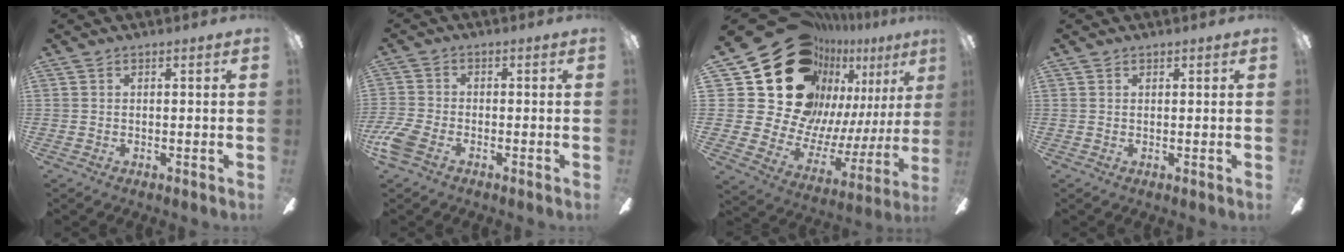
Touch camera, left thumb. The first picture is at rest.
{"total": 5.4, "force": [-2.6, 3.2, 3.6], "torque": [-0.085, 0.005, -0.049]}
{"total": 28.9, "force": [15.6, 19.1, 15.2], "torque": [-0.277, -0.124, 0.323]}
{"total": 0.9, "force": [0.8, 0.4, 0.1], "torque": [-0.002, 0.000, 0.015]}